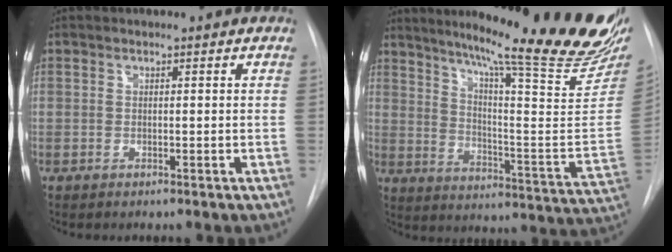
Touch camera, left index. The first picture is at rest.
{"total": 27.0, "force": [21.7, 1.5, 16.0], "torque": [-0.236, -0.086, 0.283]}